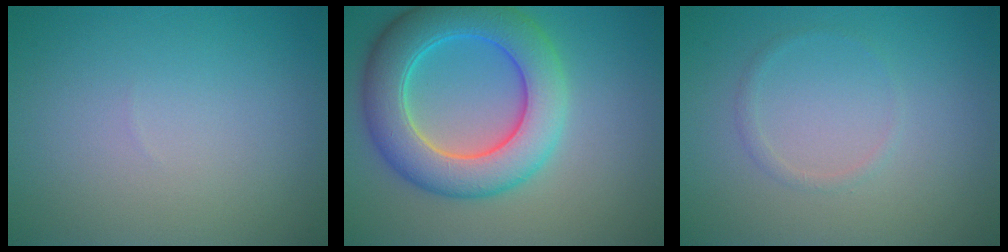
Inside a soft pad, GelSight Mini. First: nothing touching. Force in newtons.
{"total": 8.4, "press": 8.4, "slide": 0.2}
{"total": 0.8, "press": 0.8, "slide": 0.1}